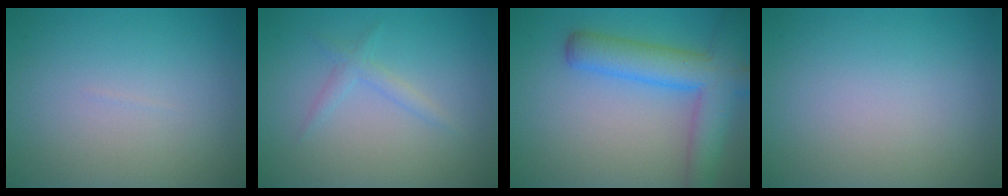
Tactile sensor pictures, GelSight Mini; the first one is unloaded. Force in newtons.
{"total": 1.3, "press": 1.3, "slide": 0.0}
{"total": 6.6, "press": 6.6, "slide": 0.4}
{"total": 0.0}